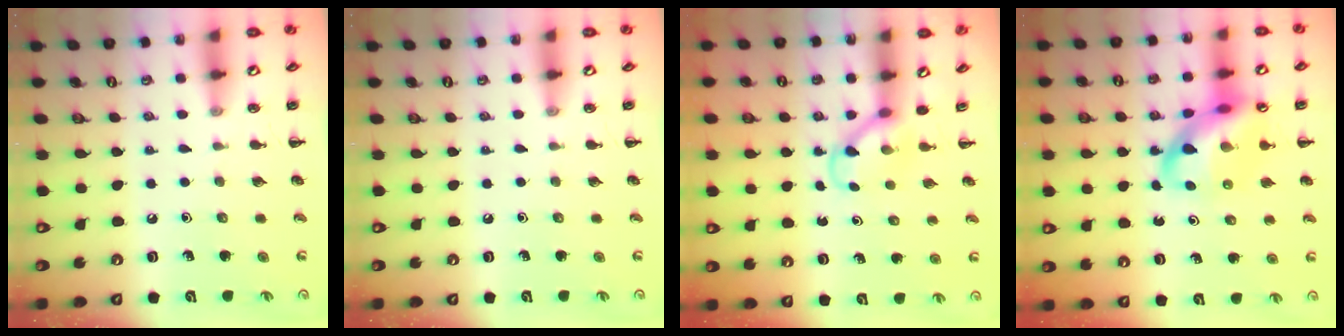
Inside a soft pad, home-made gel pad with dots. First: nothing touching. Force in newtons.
{"total": 0.0}
{"total": 3.7, "press": 3.6, "slide": 1.1}
{"total": 15.2, "press": 14.6, "slide": 3.9}